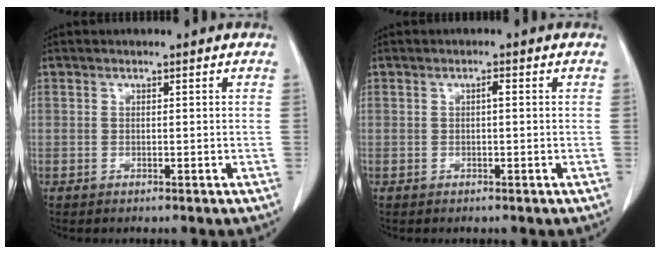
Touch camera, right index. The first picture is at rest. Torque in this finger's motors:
{"motor_torque": [0.19, 0.13, 0.04, 0.03]}